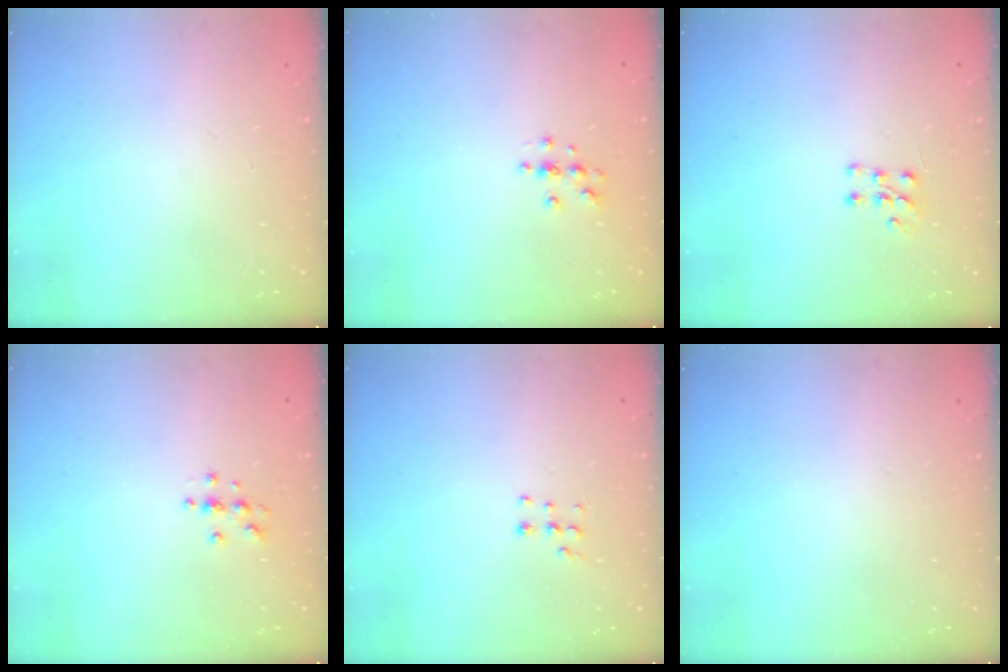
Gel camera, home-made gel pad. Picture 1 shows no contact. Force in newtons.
{"total": 3.9, "press": 3.8, "slide": 0.4}
{"total": 5.6, "press": 5.5, "slide": 0.6}
{"total": 3.7, "press": 3.7, "slide": 0.4}
{"total": 5.2, "press": 5.2, "slide": 0.7}
{"total": 0.0}